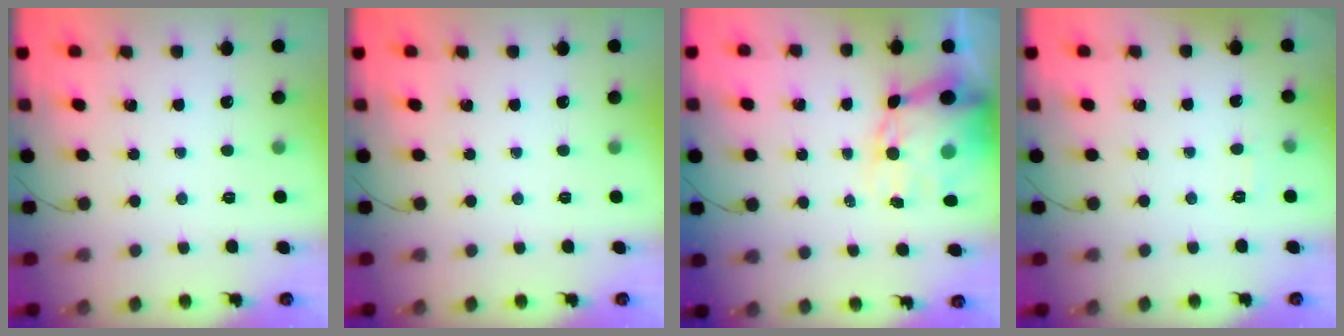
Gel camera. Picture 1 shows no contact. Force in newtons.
{"total": 0.0}
{"total": 12.5, "press": 12.1, "slide": 3.3}
{"total": 1.9, "press": 1.4, "slide": 1.3}